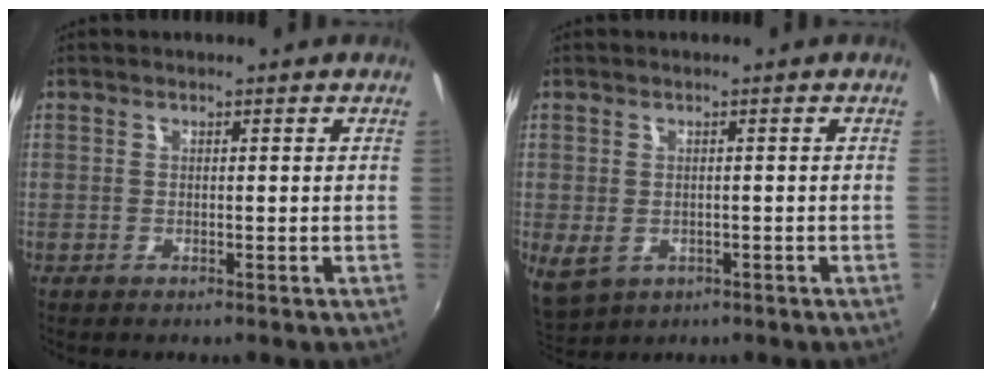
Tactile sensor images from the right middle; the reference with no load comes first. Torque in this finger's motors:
{"motor_torque": [0.86, 0.01, 1.05, 0.21]}